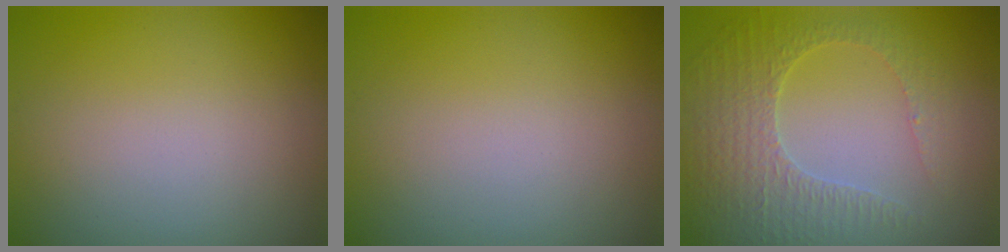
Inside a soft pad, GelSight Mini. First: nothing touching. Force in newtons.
{"total": 0.0}
{"total": 3.8, "press": 3.2, "slide": 2.0}